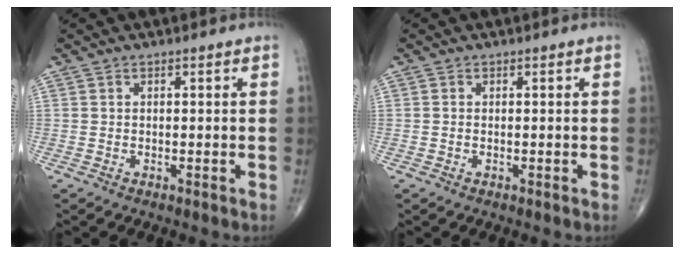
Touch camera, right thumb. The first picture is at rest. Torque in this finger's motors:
{"motor_torque": [-0.45, -0.03, -0.35, -0.26, -0.03]}